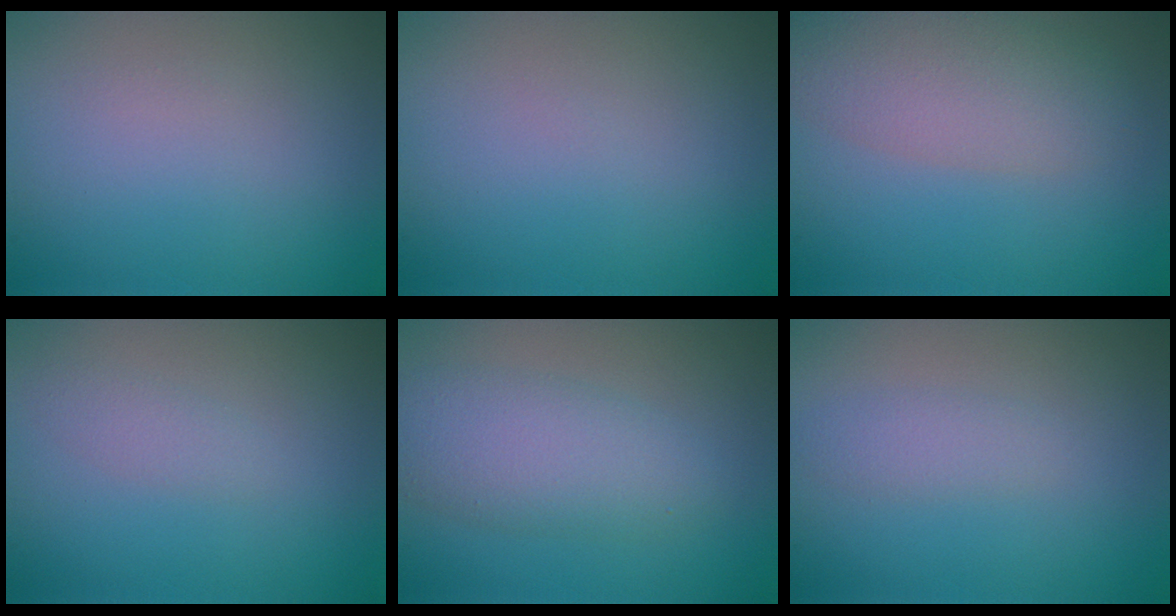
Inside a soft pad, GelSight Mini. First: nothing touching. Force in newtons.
{"total": 0.0}
{"total": 5.4, "press": 5.4, "slide": 0.3}
{"total": 1.2, "press": 1.2, "slide": 0.1}
{"total": 4.8, "press": 4.8, "slide": 0.2}
{"total": 1.4, "press": 1.4, "slide": 0.1}